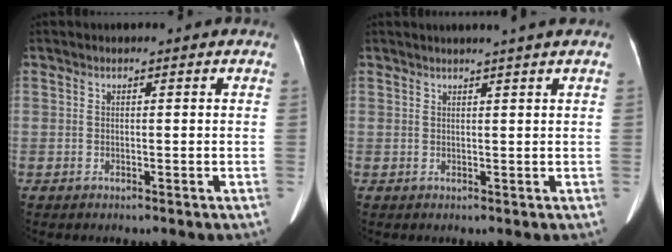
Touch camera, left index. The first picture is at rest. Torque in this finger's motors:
{"motor_torque": [-0.15, -0.30, 0.13, 0.04]}